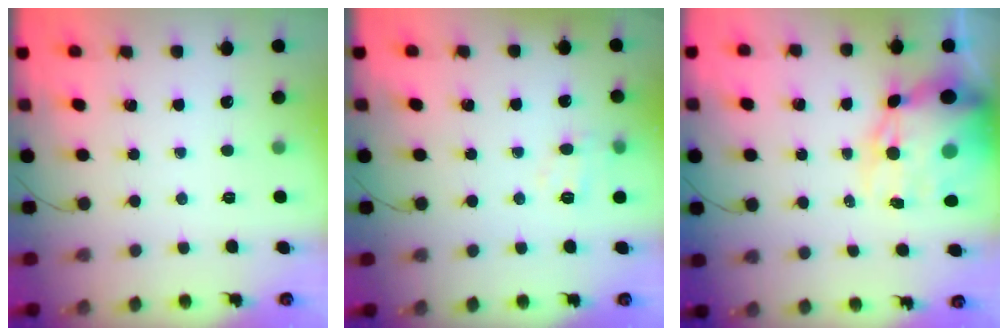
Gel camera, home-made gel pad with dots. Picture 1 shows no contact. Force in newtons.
{"total": 7.7, "press": 7.5, "slide": 1.5}
{"total": 17.6, "press": 17.1, "slide": 4.1}